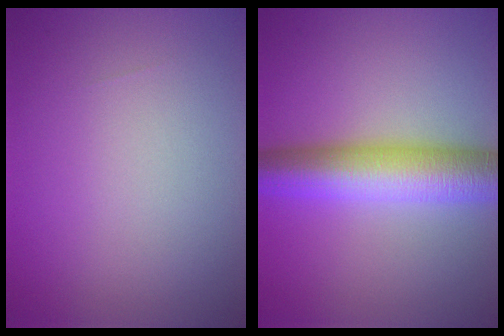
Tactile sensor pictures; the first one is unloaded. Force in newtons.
{"total": 7.7, "press": 7.7, "slide": 0.0}